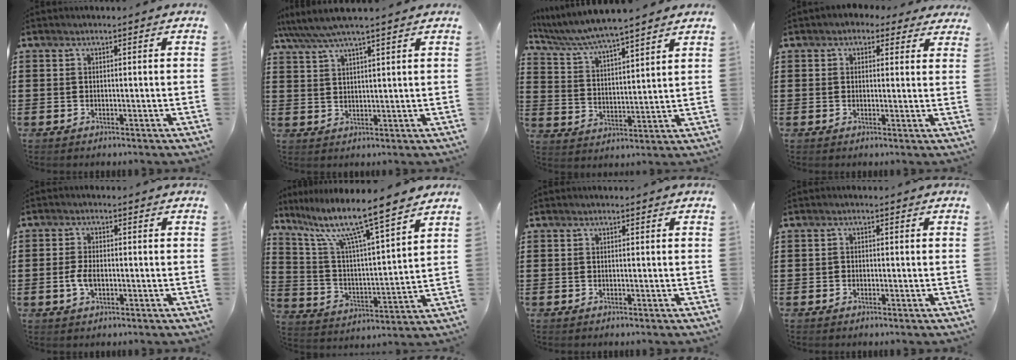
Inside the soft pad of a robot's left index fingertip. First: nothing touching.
{"total": 4.9, "force": [3.9, 0.3, 2.9], "torque": [-0.068, -0.008, 0.069]}
{"total": 5.3, "force": [5.0, -0.4, 1.8], "torque": [-0.058, -0.033, 0.082]}
{"total": 2.0, "force": [1.4, 1.4, 0.5], "torque": [-0.009, 0.007, 0.022]}
{"total": 3.4, "force": [-0.6, 1.8, 2.8], "torque": [-0.075, -0.005, -0.016]}
{"total": 11.2, "force": [9.0, 0.4, 6.8], "torque": [-0.157, -0.059, 0.145]}
{"total": 0.0}
{"total": 0.8, "force": [-0.4, 0.7, 0.2], "torque": [-0.006, 0.002, -0.009]}